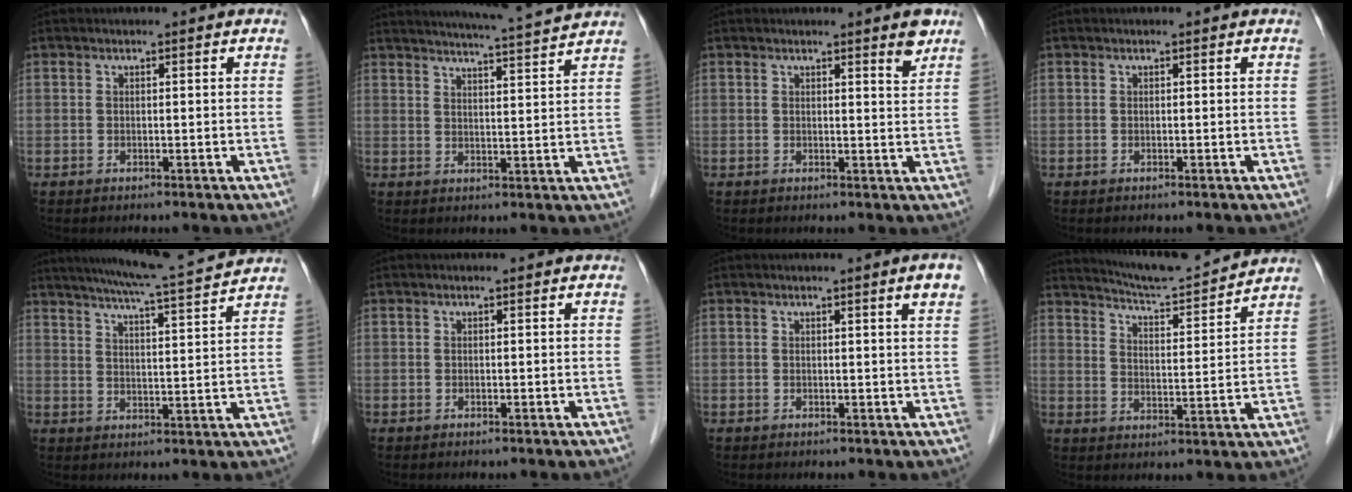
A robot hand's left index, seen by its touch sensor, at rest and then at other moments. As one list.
[{"total": 11.5, "force": [10.8, -0.5, 3.9], "torque": [-0.065, 0.010, 0.144]}, {"total": 2.8, "force": [2.1, 0.3, 1.8], "torque": [-0.018, -0.015, 0.026]}, {"total": 0.0}, {"total": 13.5, "force": [12.4, -0.7, 5.2], "torque": [-0.092, 0.001, 0.175]}, {"total": 0.0}, {"total": 2.7, "force": [1.7, -0.2, 2.2], "torque": [-0.023, -0.010, 0.017]}, {"total": 12.2, "force": [11.8, -0.1, 3.1], "torque": [-0.054, 0.003, 0.180]}]